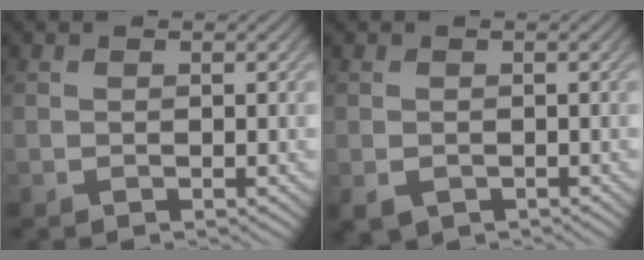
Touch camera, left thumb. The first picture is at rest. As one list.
[{"total": 1.8, "force": [-0.9, 1.3, 0.9], "torque": [-0.020, -0.010, -0.019]}]